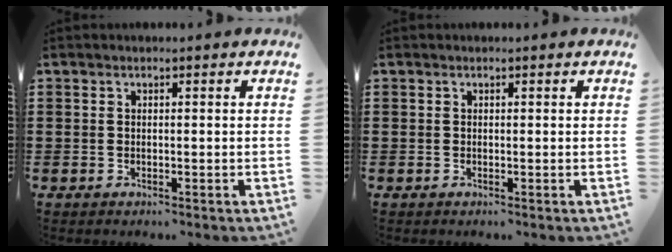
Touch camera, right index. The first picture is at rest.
{"total": 0.0}